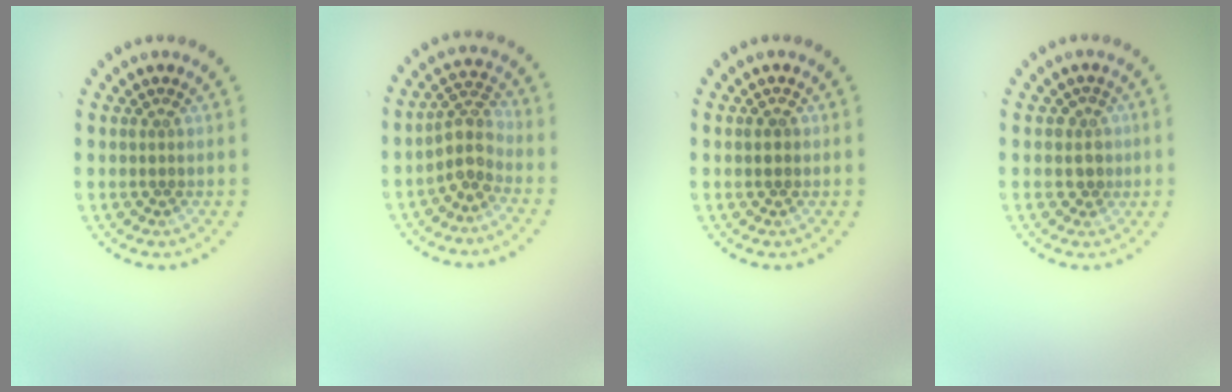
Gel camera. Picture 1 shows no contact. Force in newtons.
{"total": 2.9, "press": 2.3, "slide": 1.8}
{"total": 1.2, "press": 1.2, "slide": 0.1}
{"total": 1.5, "press": 1.2, "slide": 0.9}